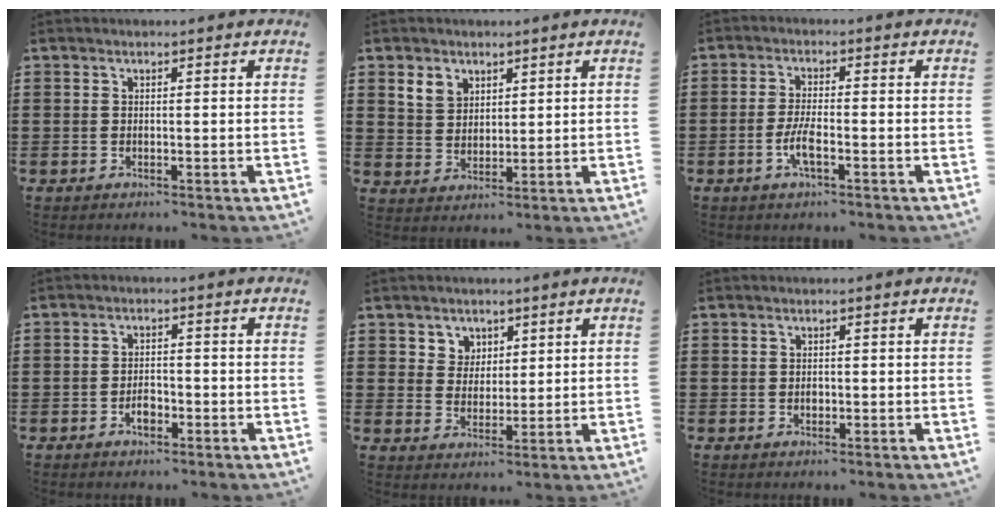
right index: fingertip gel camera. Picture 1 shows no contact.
{"total": 3.8, "force": [2.3, 2.9, 1.0], "torque": [-0.033, 0.013, 0.043]}
{"total": 3.9, "force": [-1.6, 0.7, 3.5], "torque": [-0.081, -0.009, -0.033]}
{"total": 2.5, "force": [-1.3, 1.1, 1.9], "torque": [-0.038, 0.000, -0.022]}
{"total": 3.8, "force": [2.1, 3.2, 0.1], "torque": [-0.022, 0.011, 0.038]}
{"total": 1.0, "force": [-0.2, 0.7, 0.7], "torque": [-0.016, 0.000, -0.004]}